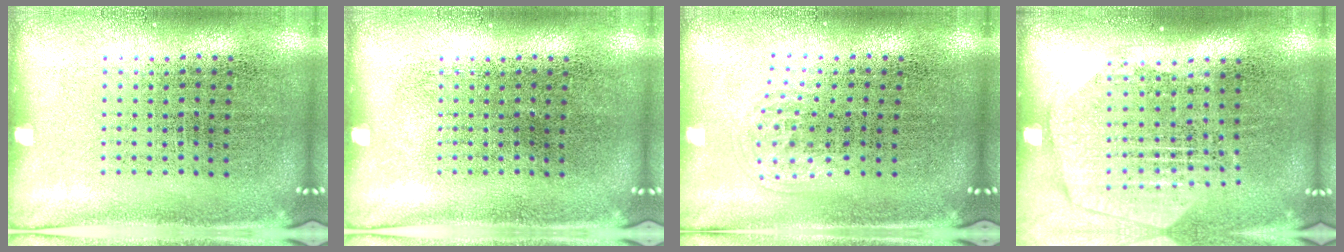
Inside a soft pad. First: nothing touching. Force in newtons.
{"total": 0.0}
{"total": 1.0, "press": 0.6, "slide": 0.8}
{"total": 1.9, "press": 1.7, "slide": 0.9}